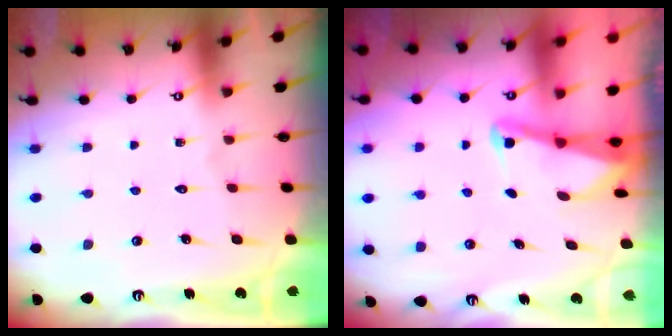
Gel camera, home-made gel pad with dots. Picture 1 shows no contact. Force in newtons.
{"total": 2.2, "press": 2.2, "slide": 0.3}